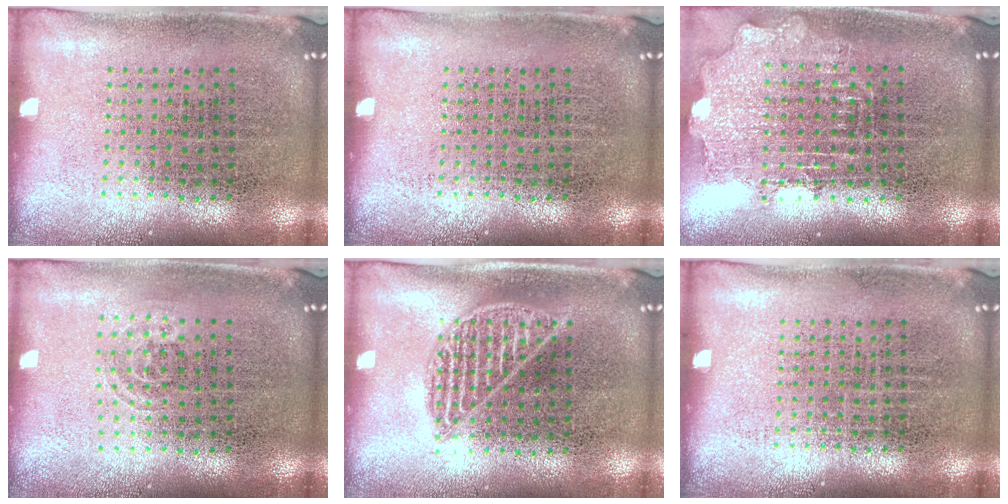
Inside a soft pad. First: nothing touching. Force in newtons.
{"total": 0.0}
{"total": 1.7, "press": 1.4, "slide": 1.0}
{"total": 0.8, "press": 0.6, "slide": 0.6}
{"total": 1.0, "press": 0.9, "slide": 0.3}
{"total": 0.0}